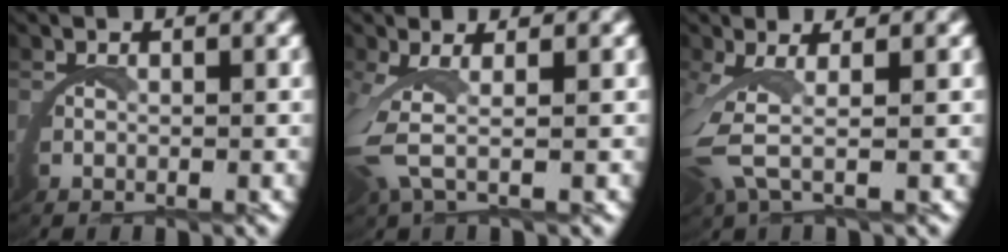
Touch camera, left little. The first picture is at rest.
{"total": 3.3, "force": [0.8, 0.8, 3.1], "torque": [-0.088, -0.008, 0.019]}
{"total": 3.6, "force": [0.9, 1.1, 3.4], "torque": [-0.097, -0.011, 0.021]}